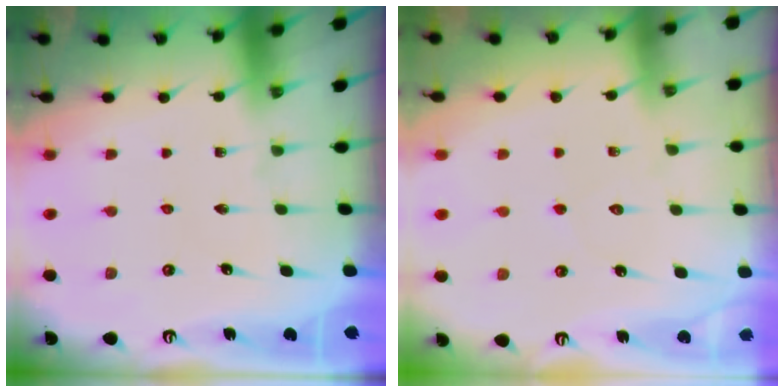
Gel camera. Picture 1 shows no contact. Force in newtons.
{"total": 3.3, "press": 3.3, "slide": 0.3}